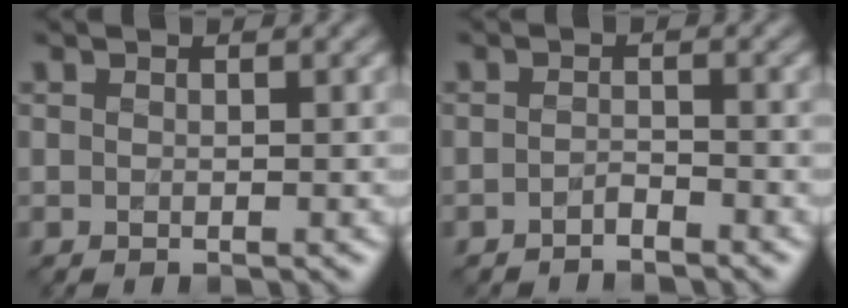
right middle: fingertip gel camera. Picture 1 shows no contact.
{"total": 1.0, "force": [-1.0, 0.1, 0.3], "torque": [-0.005, 0.006, -0.018]}